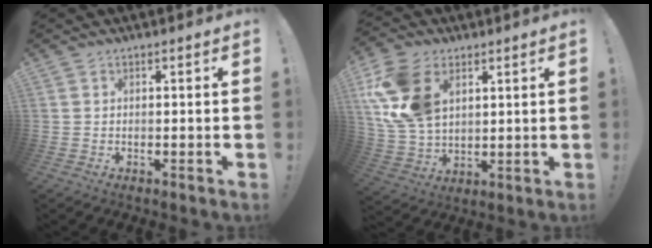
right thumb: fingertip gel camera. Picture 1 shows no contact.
{"total": 17.3, "force": [6.6, 11.6, 11.0], "torque": [-0.215, -0.022, 0.130]}